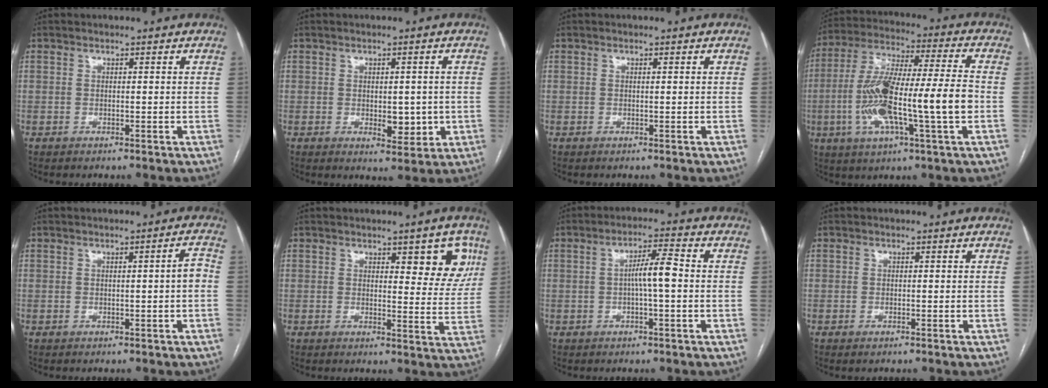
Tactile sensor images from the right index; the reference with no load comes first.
{"total": 4.7, "force": [-0.6, 2.5, 4.0], "torque": [-0.050, -0.001, 0.001]}
{"total": 0.0}
{"total": 18.0, "force": [-3.5, 1.5, 17.6], "torque": [-0.338, 0.005, -0.062]}
{"total": 2.3, "force": [-0.2, 0.1, 2.2], "torque": [-0.029, 0.005, -0.001]}
{"total": 7.4, "force": [3.5, 2.6, 5.9], "torque": [-0.057, 0.003, 0.041]}
{"total": 5.1, "force": [-0.3, 0.4, 5.1], "torque": [-0.090, 0.013, -0.004]}
{"total": 0.9, "force": [-0.5, 0.3, 0.6], "torque": [-0.008, -0.002, -0.004]}